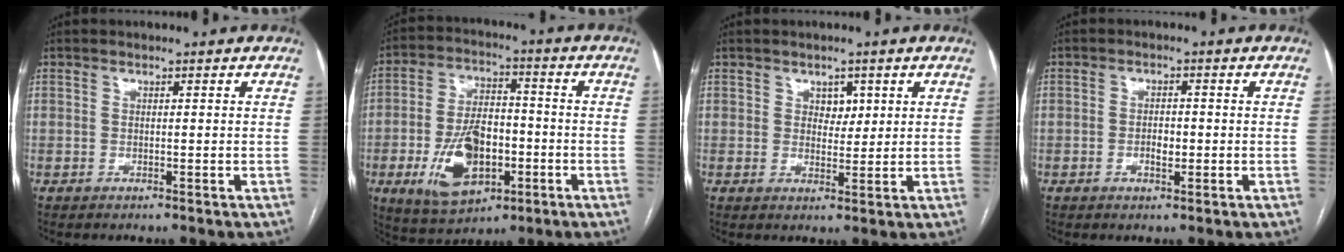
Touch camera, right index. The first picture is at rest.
{"total": 13.1, "force": [-4.2, 7.0, 10.3], "torque": [-0.203, 0.006, -0.065]}
{"total": 2.7, "force": [1.2, 1.9, 1.5], "torque": [-0.017, 0.002, 0.019]}
{"total": 2.4, "force": [-0.7, 1.1, 2.0], "torque": [-0.035, 0.003, -0.010]}